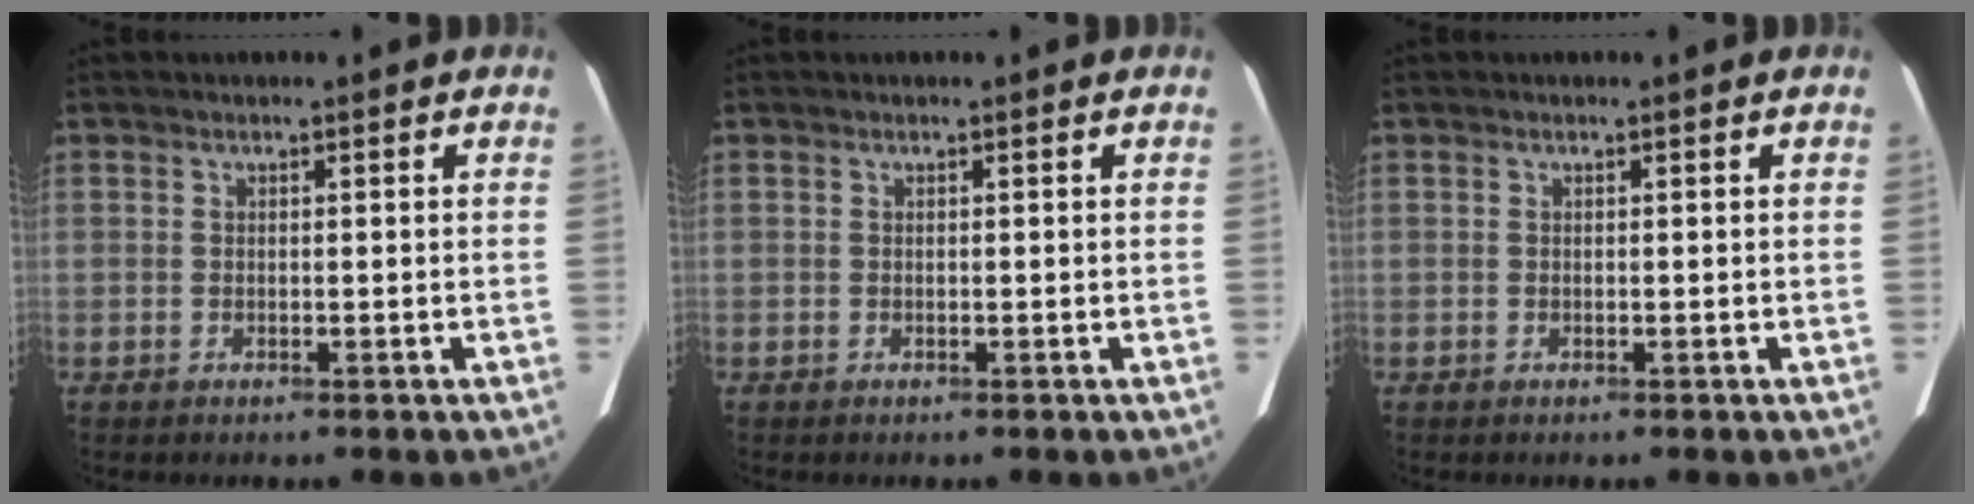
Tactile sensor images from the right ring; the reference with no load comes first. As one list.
[{"total": 0.0}, {"total": 0.0}]